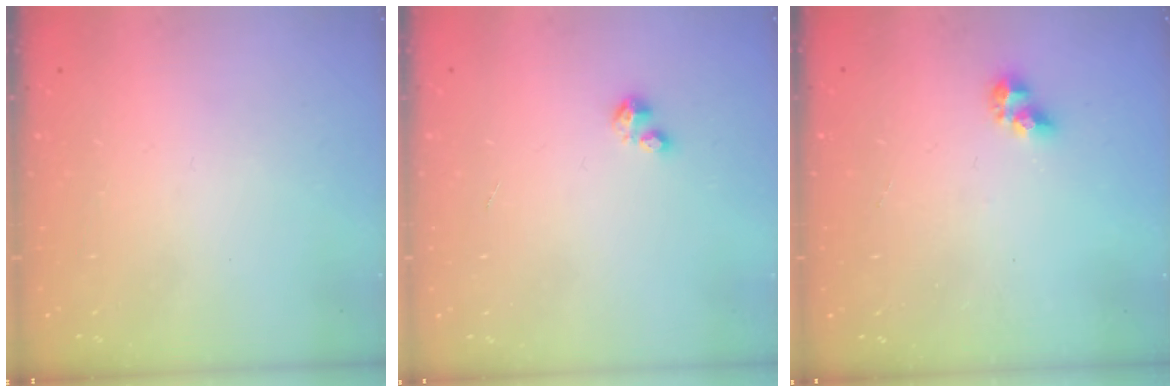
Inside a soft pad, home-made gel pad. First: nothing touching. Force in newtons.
{"total": 2.1, "press": 2.0, "slide": 0.5}
{"total": 5.3, "press": 5.3, "slide": 0.3}